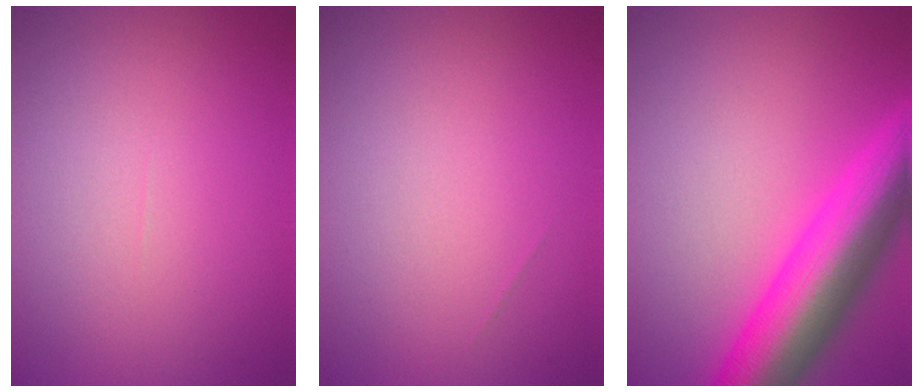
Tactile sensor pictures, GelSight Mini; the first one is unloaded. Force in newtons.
{"total": 0.0}
{"total": 10.2, "press": 10.2, "slide": 0.3}